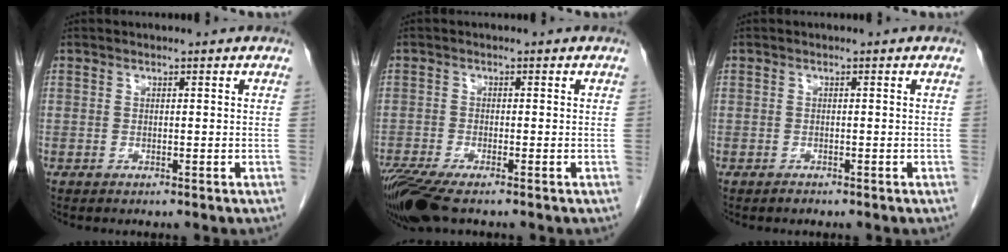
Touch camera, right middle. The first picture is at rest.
{"total": 7.0, "force": [-5.3, 0.9, 4.5], "torque": [-0.083, -0.019, -0.099]}
{"total": 0.5, "force": [-0.5, 0.2, 0.1], "torque": [-0.006, -0.001, -0.008]}